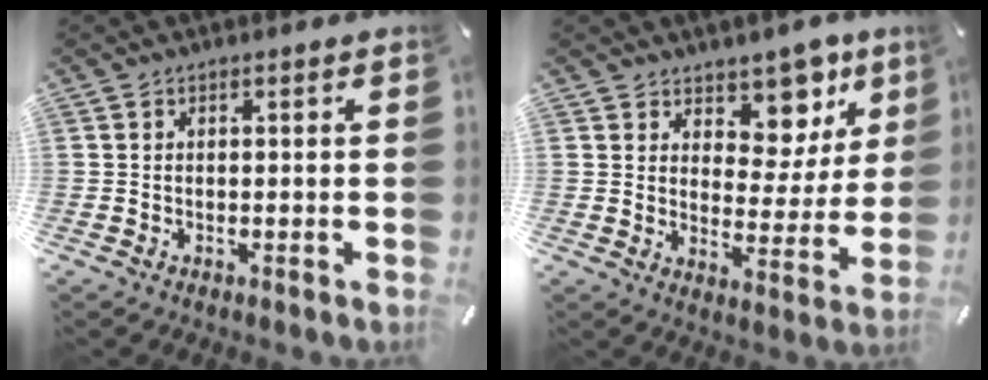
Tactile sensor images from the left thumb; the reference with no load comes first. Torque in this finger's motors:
{"motor_torque": [0.24, 0.14, 0.24, -0.13, 0.11]}